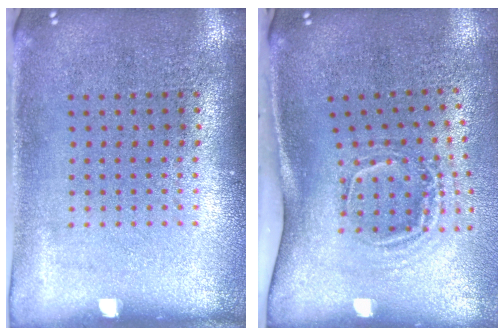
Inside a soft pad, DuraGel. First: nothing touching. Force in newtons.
{"total": 2.0, "press": 1.2, "slide": 1.6}